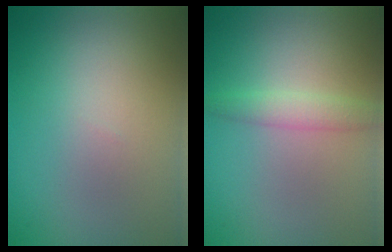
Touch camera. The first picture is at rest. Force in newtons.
{"total": 1.9, "press": 1.9, "slide": 0.1}